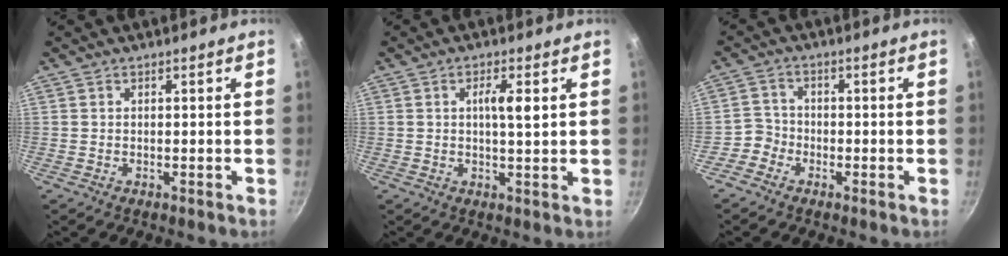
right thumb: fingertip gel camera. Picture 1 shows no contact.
{"total": 4.4, "force": [1.0, 1.0, 4.2], "torque": [-0.063, -0.004, 0.013]}
{"total": 3.4, "force": [-2.2, 2.6, 0.3], "torque": [0.011, 0.028, -0.048]}